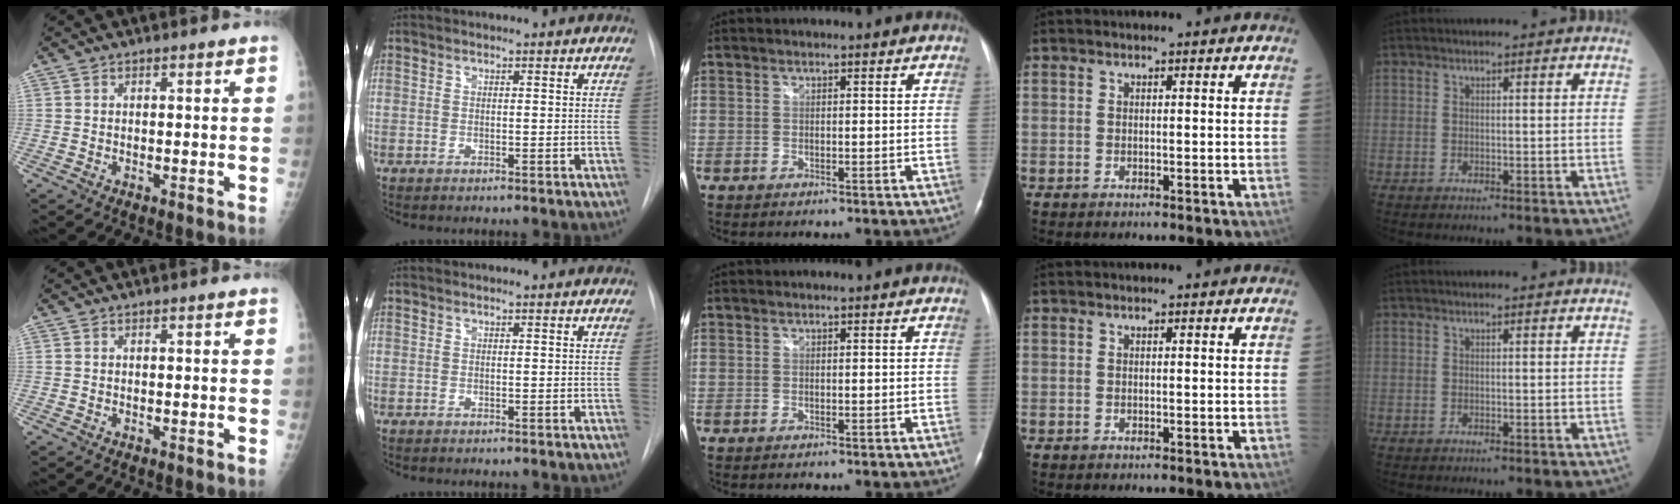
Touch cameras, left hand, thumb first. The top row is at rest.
{}